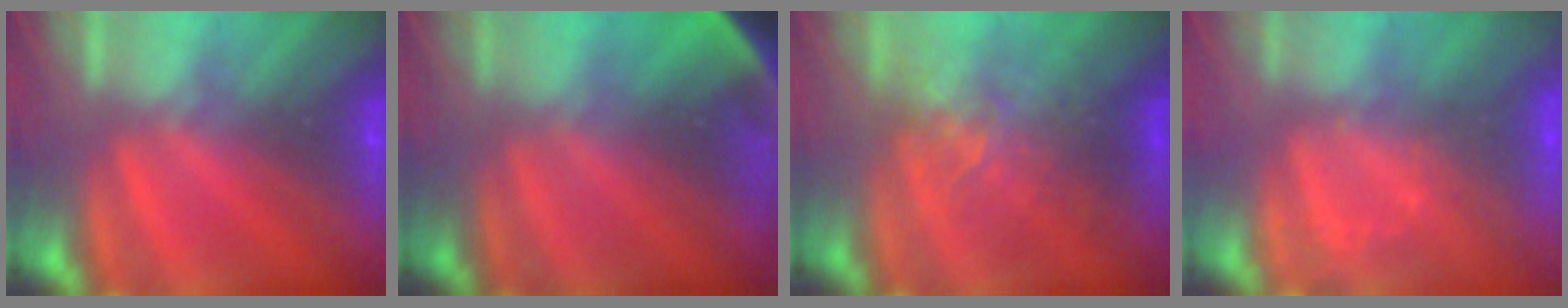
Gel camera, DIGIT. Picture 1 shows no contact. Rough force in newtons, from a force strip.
{"total": 10.7}
{"total": 2.6}
{"total": 3.3}